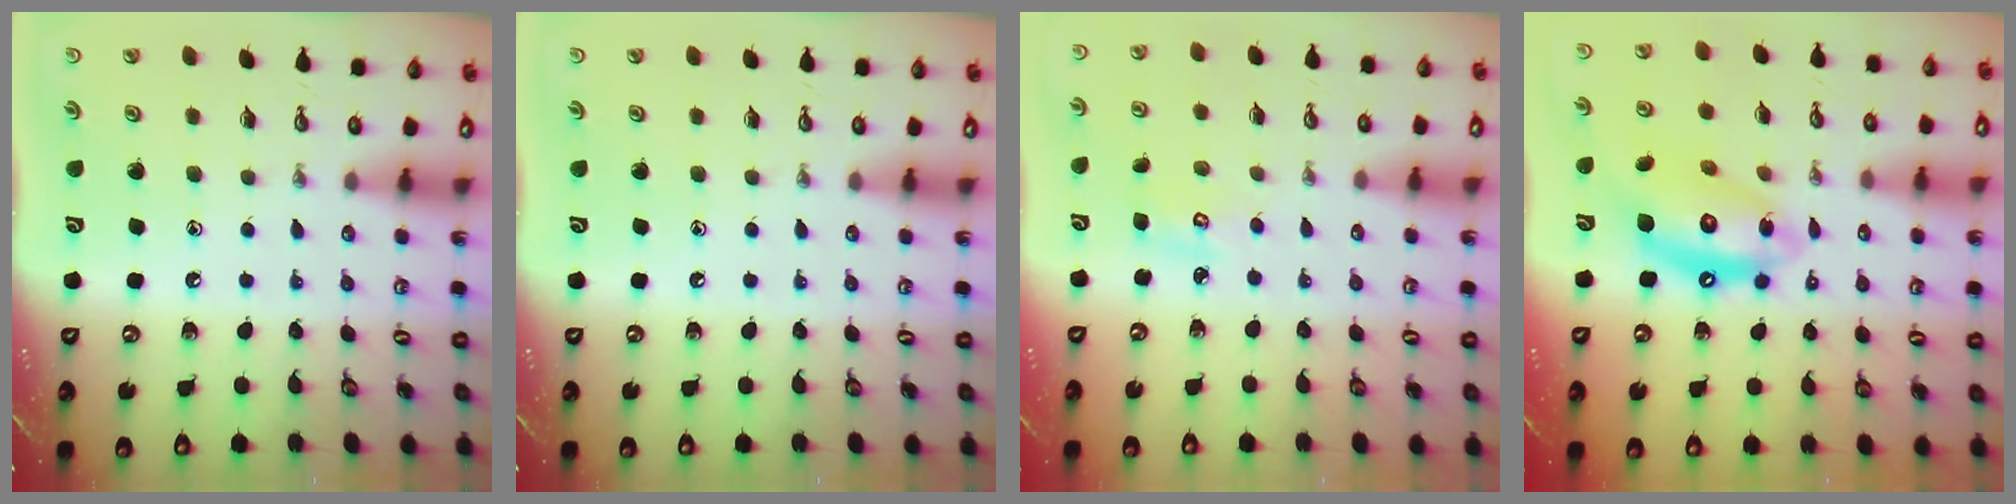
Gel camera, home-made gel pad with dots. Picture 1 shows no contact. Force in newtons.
{"total": 0.0}
{"total": 3.2, "press": 3.1, "slide": 0.2}
{"total": 14.7, "press": 14.6, "slide": 1.4}